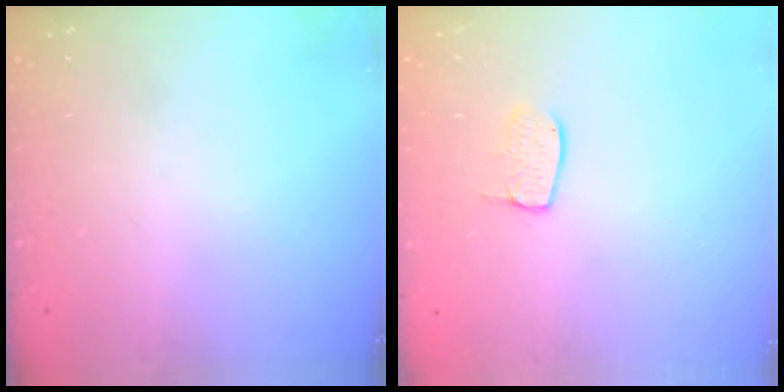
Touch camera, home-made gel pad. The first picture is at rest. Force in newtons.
{"total": 6.9, "press": 6.9, "slide": 0.4}